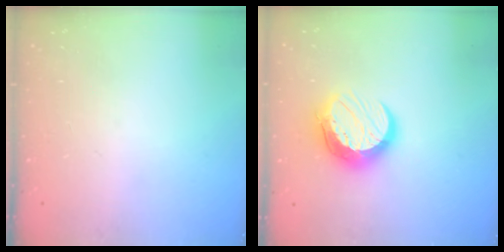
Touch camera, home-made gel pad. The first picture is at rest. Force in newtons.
{"total": 12.5, "press": 12.5, "slide": 0.9}